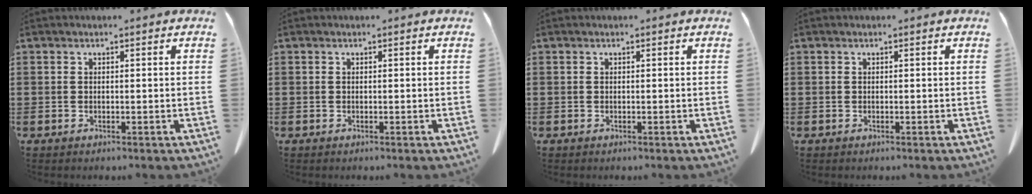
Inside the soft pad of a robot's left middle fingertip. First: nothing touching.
{"total": 0.0}
{"total": 0.0}
{"total": 0.0}